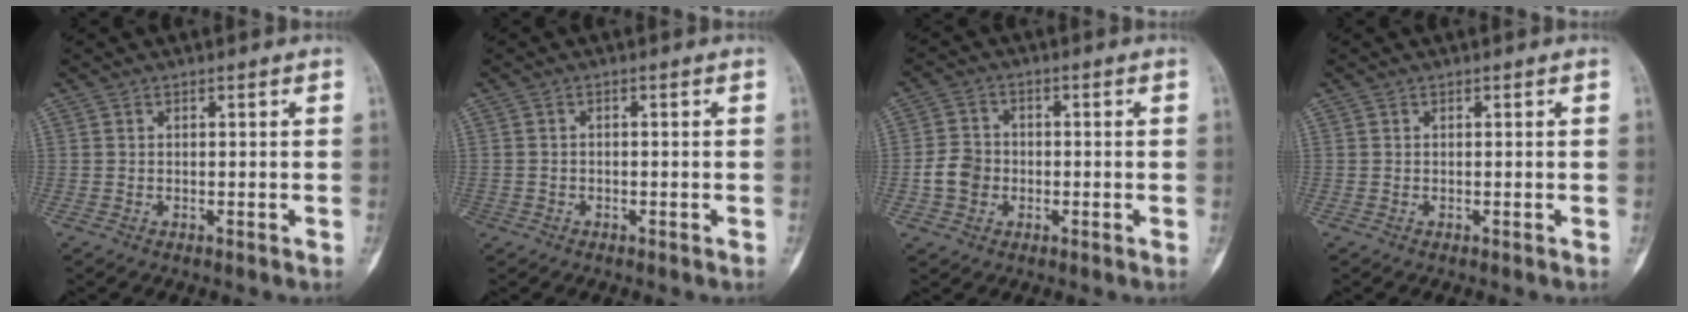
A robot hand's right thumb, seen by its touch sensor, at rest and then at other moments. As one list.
[{"total": 1.1, "force": [-0.7, 0.9, -0.1], "torque": [0.009, 0.005, -0.016]}, {"total": 5.6, "force": [-1.3, 4.8, 2.6], "torque": [-0.036, 0.014, -0.029]}, {"total": 0.0}]